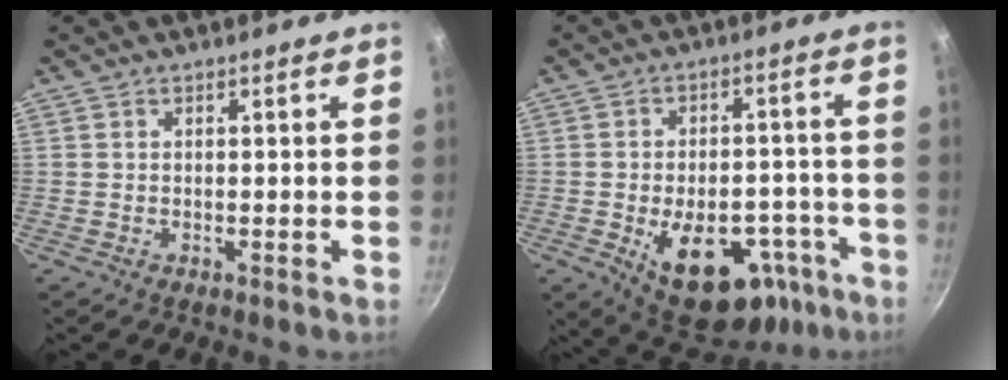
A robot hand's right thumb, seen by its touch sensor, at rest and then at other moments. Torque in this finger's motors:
{"motor_torque": [-0.15, 0.96, 0.72, 0.56, 0.35]}